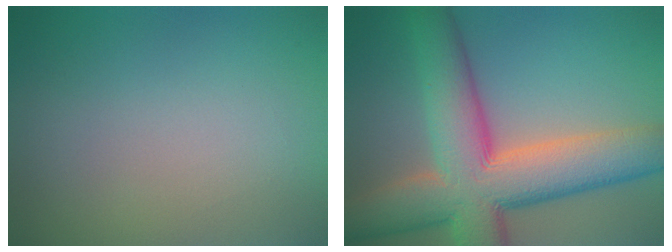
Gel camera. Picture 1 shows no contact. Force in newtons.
{"total": 12.7, "press": 12.7, "slide": 0.7}